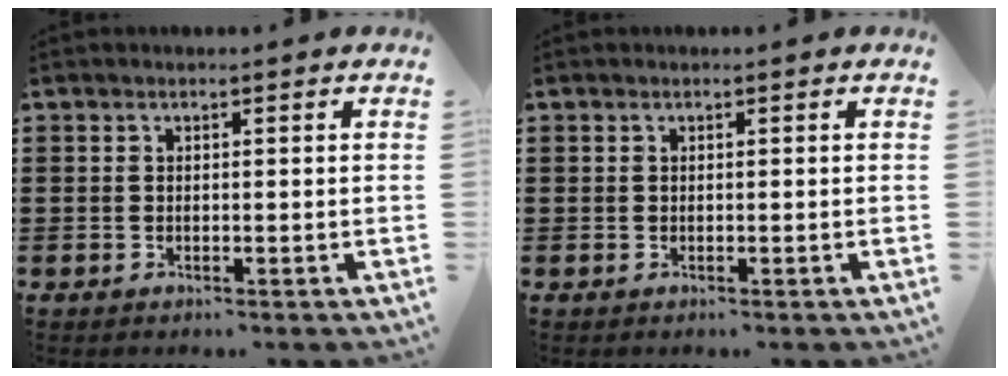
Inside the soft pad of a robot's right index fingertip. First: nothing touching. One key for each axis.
{"total": 0.0}